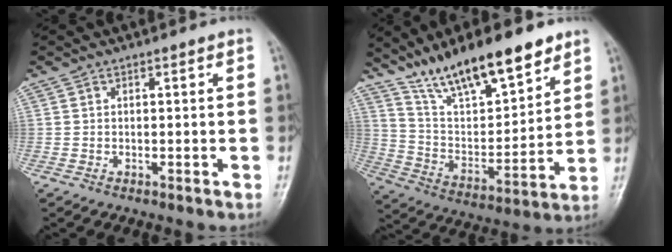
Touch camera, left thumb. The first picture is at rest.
{"total": 18.8, "force": [13.7, 5.9, 11.5], "torque": [-0.156, -0.064, 0.246]}